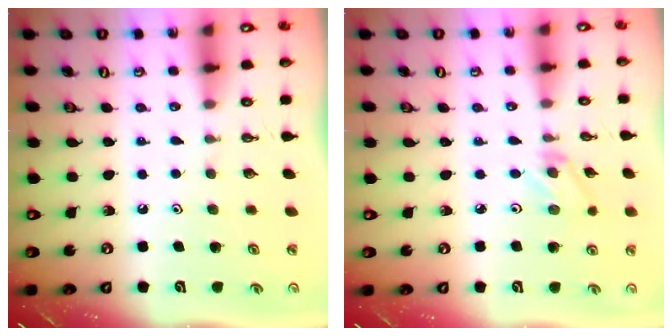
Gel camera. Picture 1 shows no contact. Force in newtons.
{"total": 2.6, "press": 2.6, "slide": 0.4}